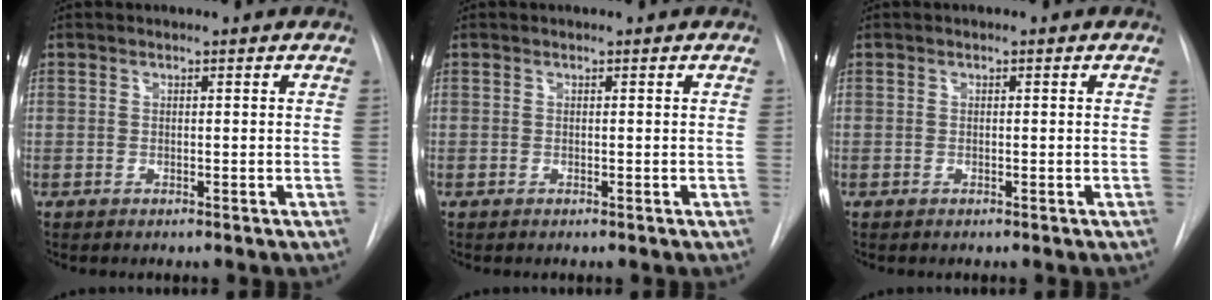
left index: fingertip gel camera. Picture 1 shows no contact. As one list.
[{"total": 0.0}, {"total": 0.0}]